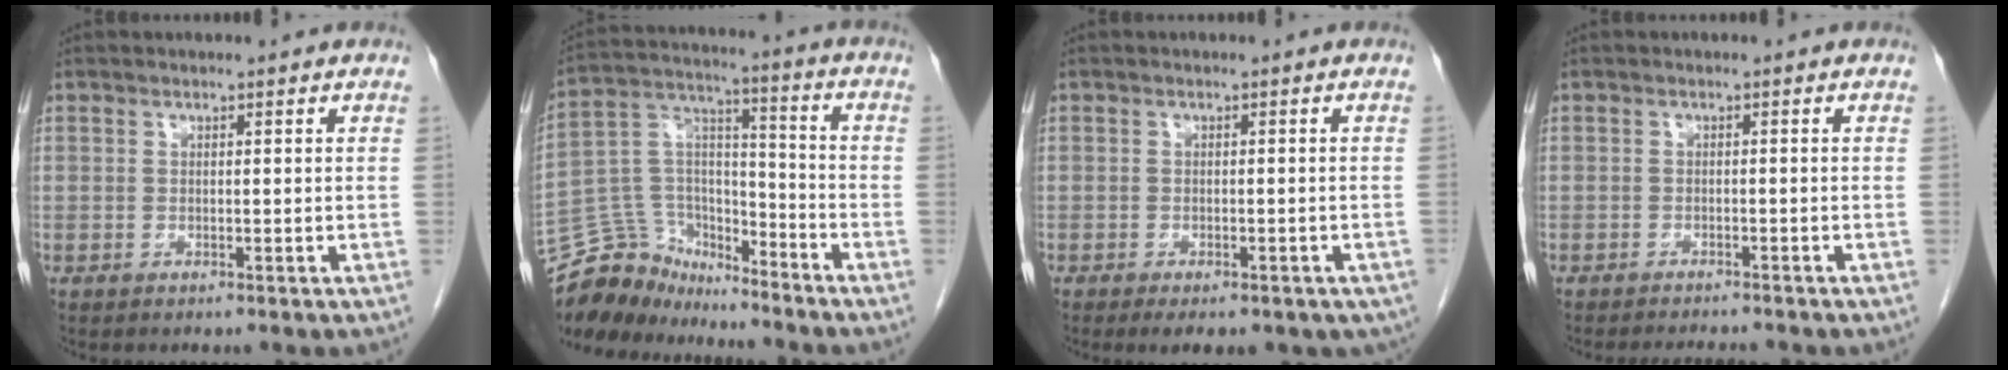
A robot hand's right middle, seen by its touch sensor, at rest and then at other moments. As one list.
[{"total": 12.8, "force": [-12.0, 4.3, 1.0], "torque": [-0.021, 0.057, -0.224]}, {"total": 8.4, "force": [-5.6, 3.9, 4.9], "torque": [-0.063, -0.003, -0.066]}, {"total": 3.9, "force": [-3.8, 0.3, 1.1], "torque": [-0.014, -0.009, -0.053]}]